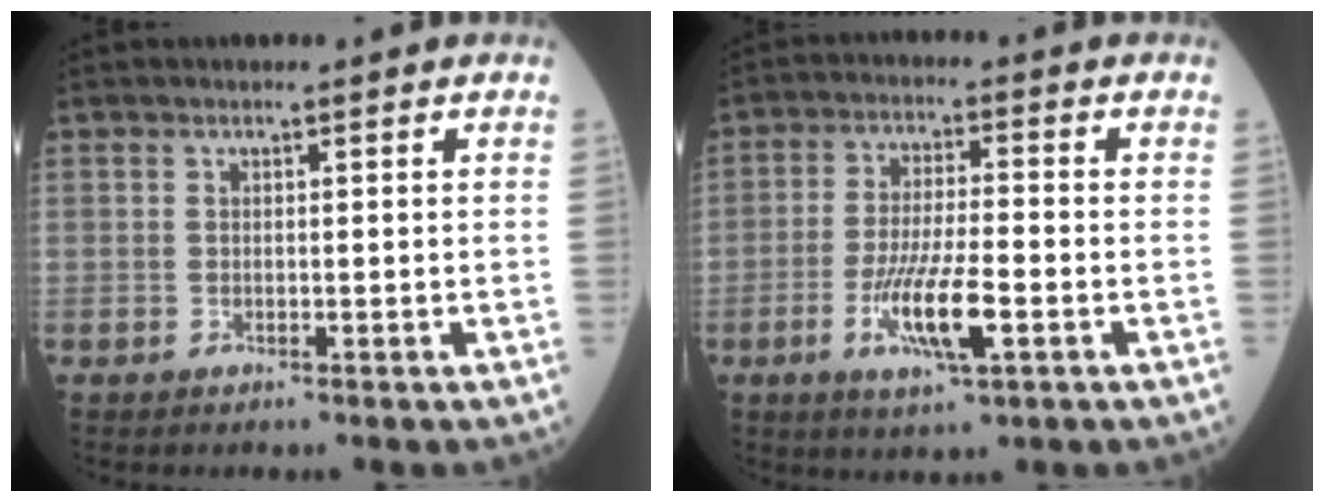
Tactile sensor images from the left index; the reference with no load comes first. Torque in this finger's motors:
{"motor_torque": [1.21, 0.24, 0.56, 0.17]}